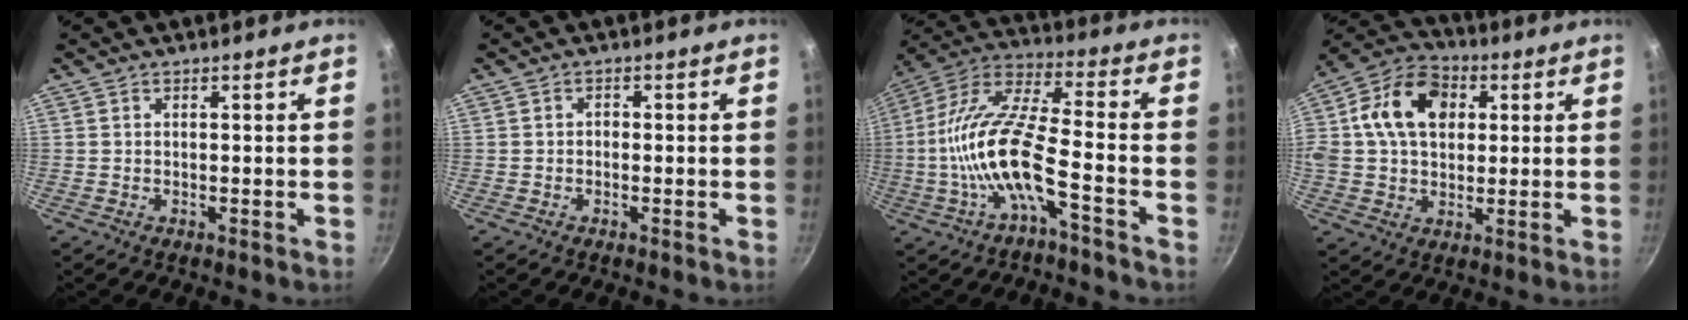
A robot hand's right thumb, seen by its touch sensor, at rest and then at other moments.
{"total": 0.9, "force": [-0.4, 0.8, 0.4], "torque": [-0.004, 0.004, -0.007]}
{"total": 15.2, "force": [-4.9, 4.0, 13.8], "torque": [-0.270, 0.045, -0.105]}
{"total": 16.8, "force": [3.5, 12.3, 10.9], "torque": [-0.177, 0.025, 0.040]}